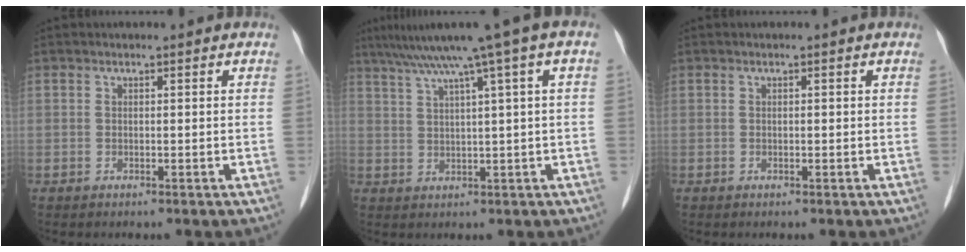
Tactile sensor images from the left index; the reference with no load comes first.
{"total": 11.2, "force": [6.5, -1.1, 9.1], "torque": [-0.142, 0.040, 0.099]}
{"total": 0.0}